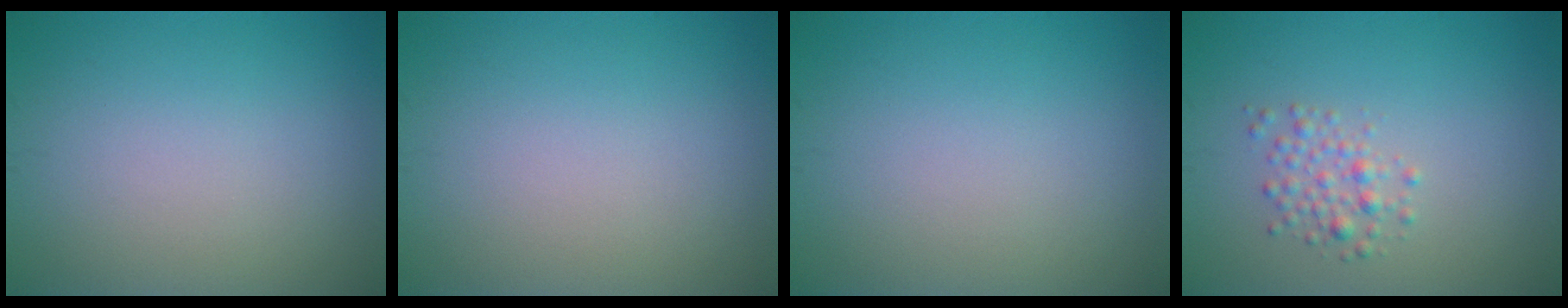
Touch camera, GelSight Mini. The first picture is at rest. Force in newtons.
{"total": 0.0}
{"total": 0.0}
{"total": 1.9, "press": 1.9, "slide": 0.1}